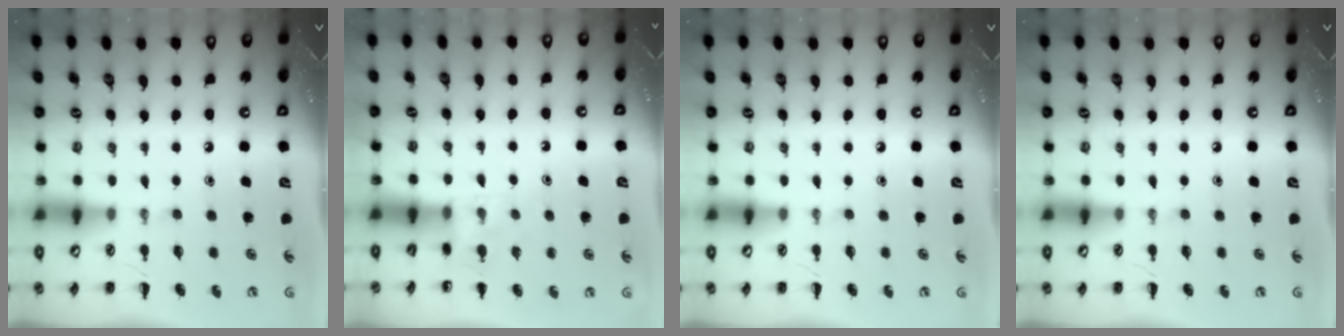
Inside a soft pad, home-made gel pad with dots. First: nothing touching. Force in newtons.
{"total": 5.3, "press": 4.9, "slide": 2.1}
{"total": 0.0}
{"total": 0.0}